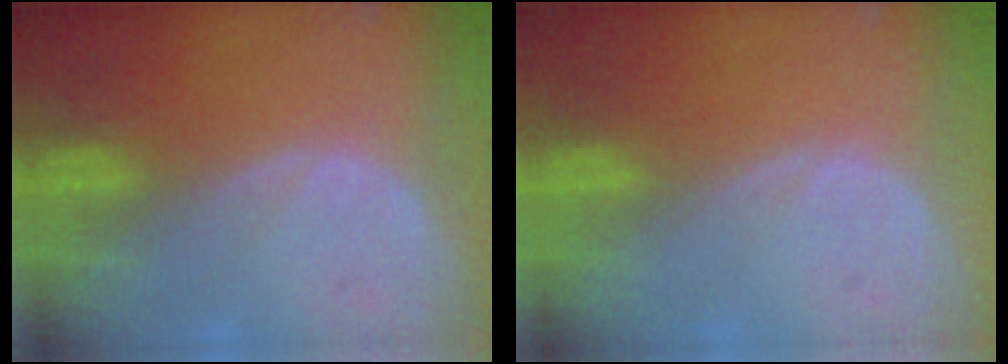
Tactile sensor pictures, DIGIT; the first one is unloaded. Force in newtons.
{"total": 0.0}